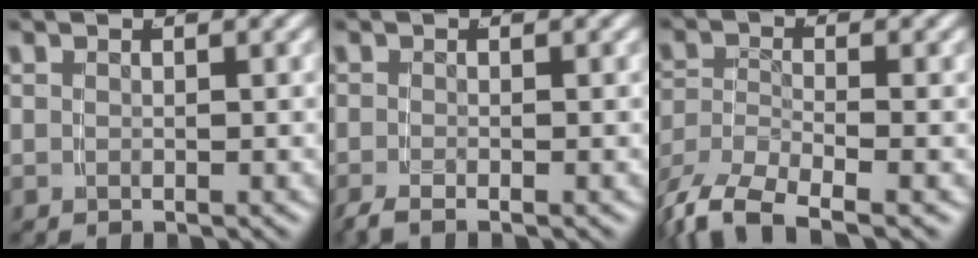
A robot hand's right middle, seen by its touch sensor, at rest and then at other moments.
{"total": 1.5, "force": [-1.3, 0.1, 0.7], "torque": [-0.019, -0.008, -0.020]}
{"total": 7.9, "force": [-5.1, 4.4, 4.1], "torque": [-0.098, -0.032, -0.072]}